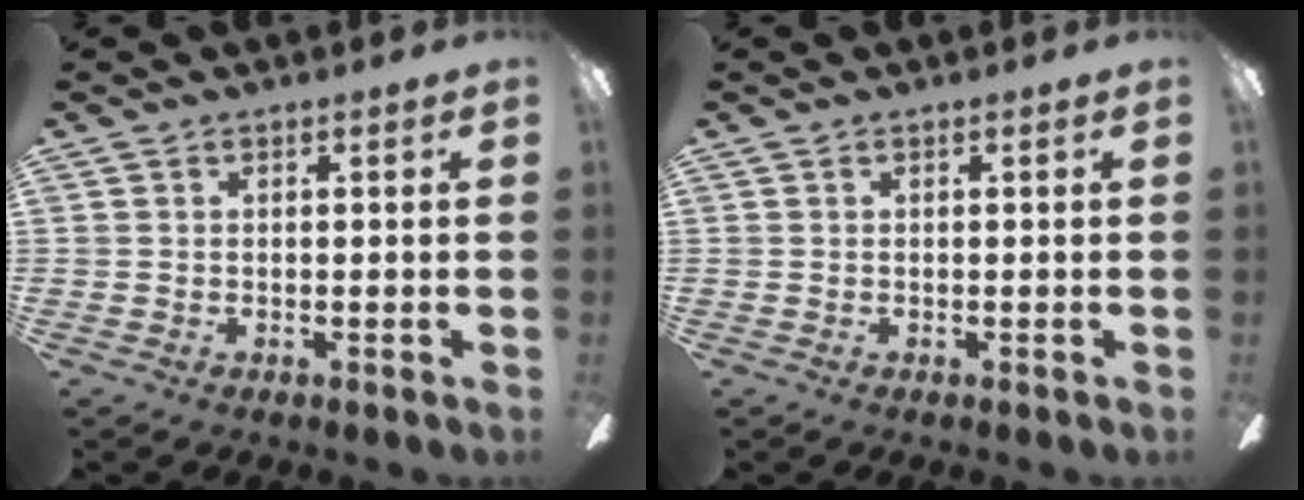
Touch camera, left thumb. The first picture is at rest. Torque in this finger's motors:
{"motor_torque": [-0.02, 0.02, -0.04, 0.03, 0.00]}